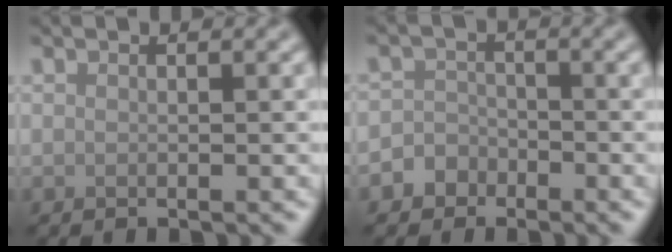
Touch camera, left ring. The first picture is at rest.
{"total": 2.5, "force": [-1.6, 1.9, 0.2], "torque": [0.023, 0.007, -0.037]}